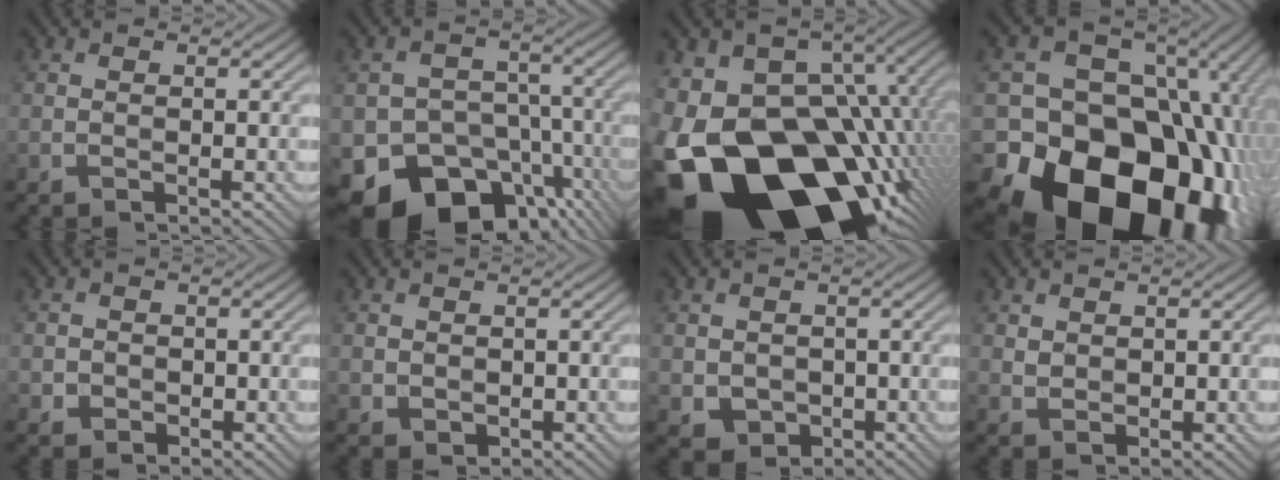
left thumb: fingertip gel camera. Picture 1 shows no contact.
{"total": 16.7, "force": [-9.9, 11.8, 6.6], "torque": [-0.116, -0.046, -0.150]}
{"total": 23.8, "force": [-10.4, 14.7, 15.6], "torque": [-0.295, -0.056, -0.138]}
{"total": 22.6, "force": [-7.9, 17.4, 12.0], "torque": [-0.220, -0.031, -0.123]}
{"total": 1.9, "force": [0.0, 1.8, 0.4], "torque": [-0.010, -0.008, -0.003]}
{"total": 1.4, "force": [0.7, 1.1, 0.5], "torque": [-0.018, -0.006, 0.019]}
{"total": 3.1, "force": [0.1, 2.8, 1.3], "torque": [-0.044, -0.012, 0.005]}
{"total": 1.9, "force": [1.3, 1.3, 0.7], "torque": [-0.019, -0.004, 0.030]}